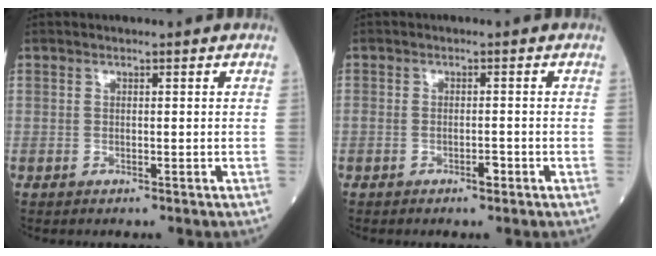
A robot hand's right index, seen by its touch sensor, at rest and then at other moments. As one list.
[{"total": 1.6, "force": [-0.9, 0.6, 1.1], "torque": [-0.017, 0.002, -0.014]}]